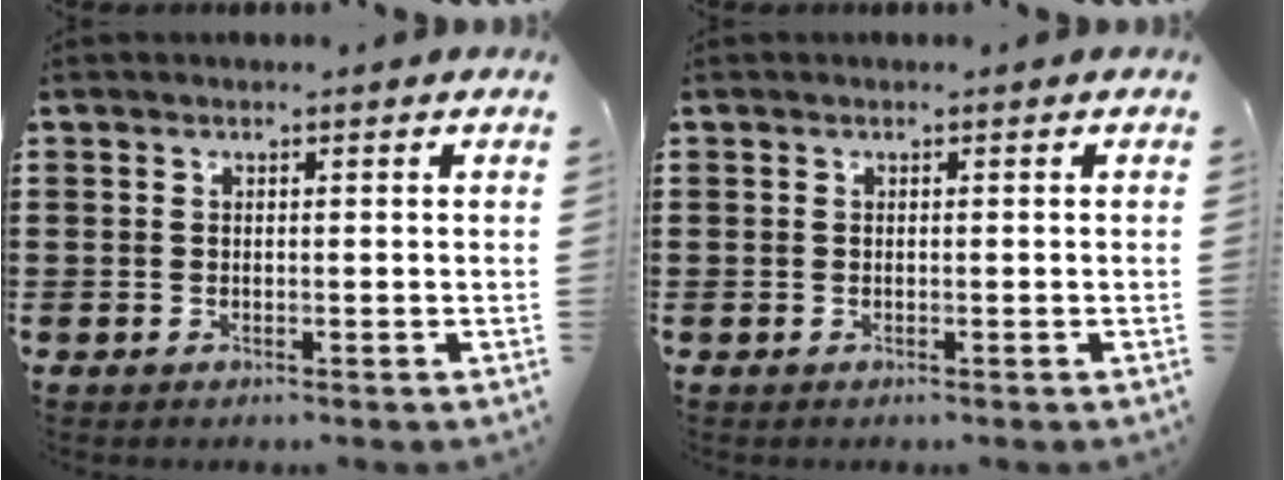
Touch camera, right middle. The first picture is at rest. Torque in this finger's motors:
{"motor_torque": [0.00, 0.00, 0.00, -0.01]}